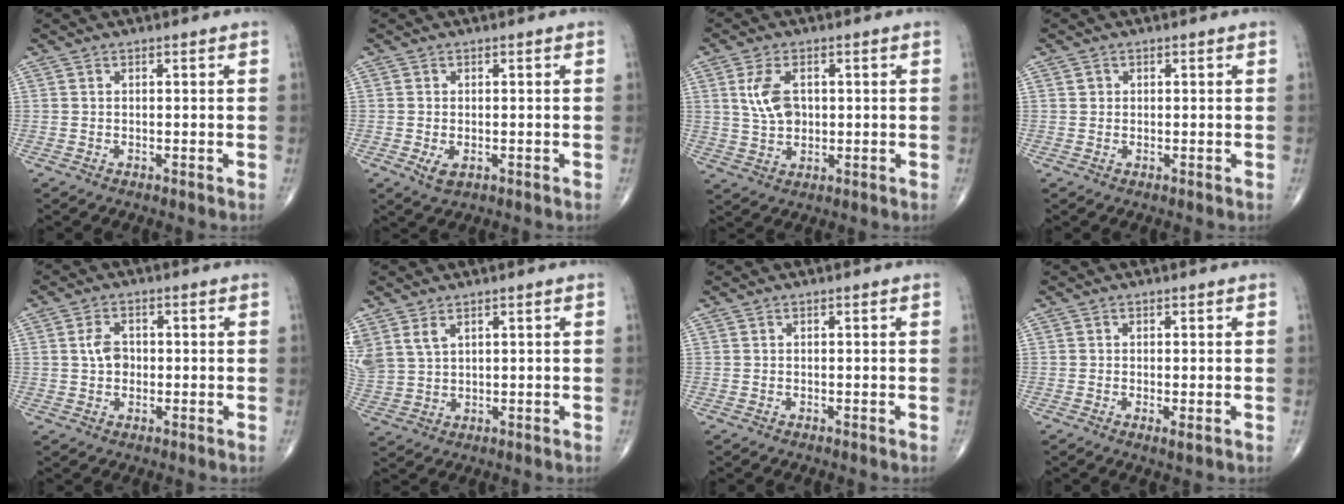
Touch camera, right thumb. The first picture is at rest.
{"total": 2.6, "force": [-0.8, 1.4, 2.0], "torque": [-0.034, -0.005, -0.009]}
{"total": 6.7, "force": [1.5, 4.2, 5.1], "torque": [-0.093, -0.001, 0.031]}
{"total": 1.0, "force": [0.3, 0.9, 0.2], "torque": [0.001, 0.001, 0.004]}
{"total": 4.0, "force": [0.2, 2.9, 2.7], "torque": [-0.044, 0.007, 0.000]}
{"total": 7.0, "force": [3.6, 4.2, 4.2], "torque": [-0.099, -0.004, 0.086]}
{"total": 0.0}
{"total": 1.3, "force": [-0.4, 0.2, 1.3], "torque": [-0.025, -0.006, -0.008]}